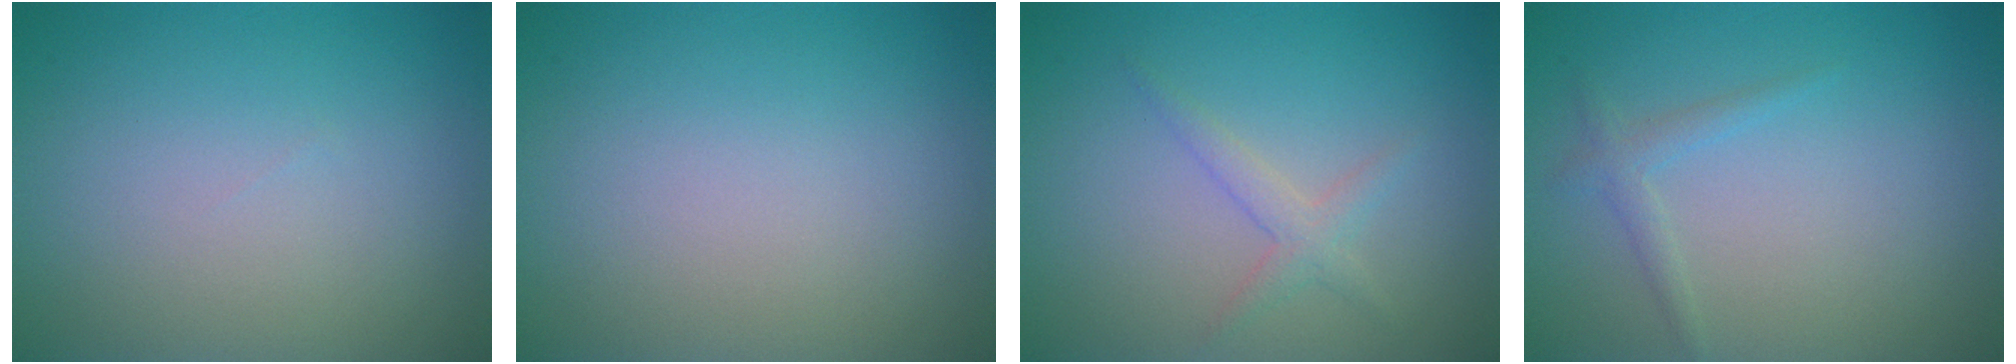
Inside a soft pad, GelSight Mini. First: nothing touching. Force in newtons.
{"total": 0.0}
{"total": 1.6, "press": 1.6, "slide": 0.1}
{"total": 1.2, "press": 1.2, "slide": 0.0}